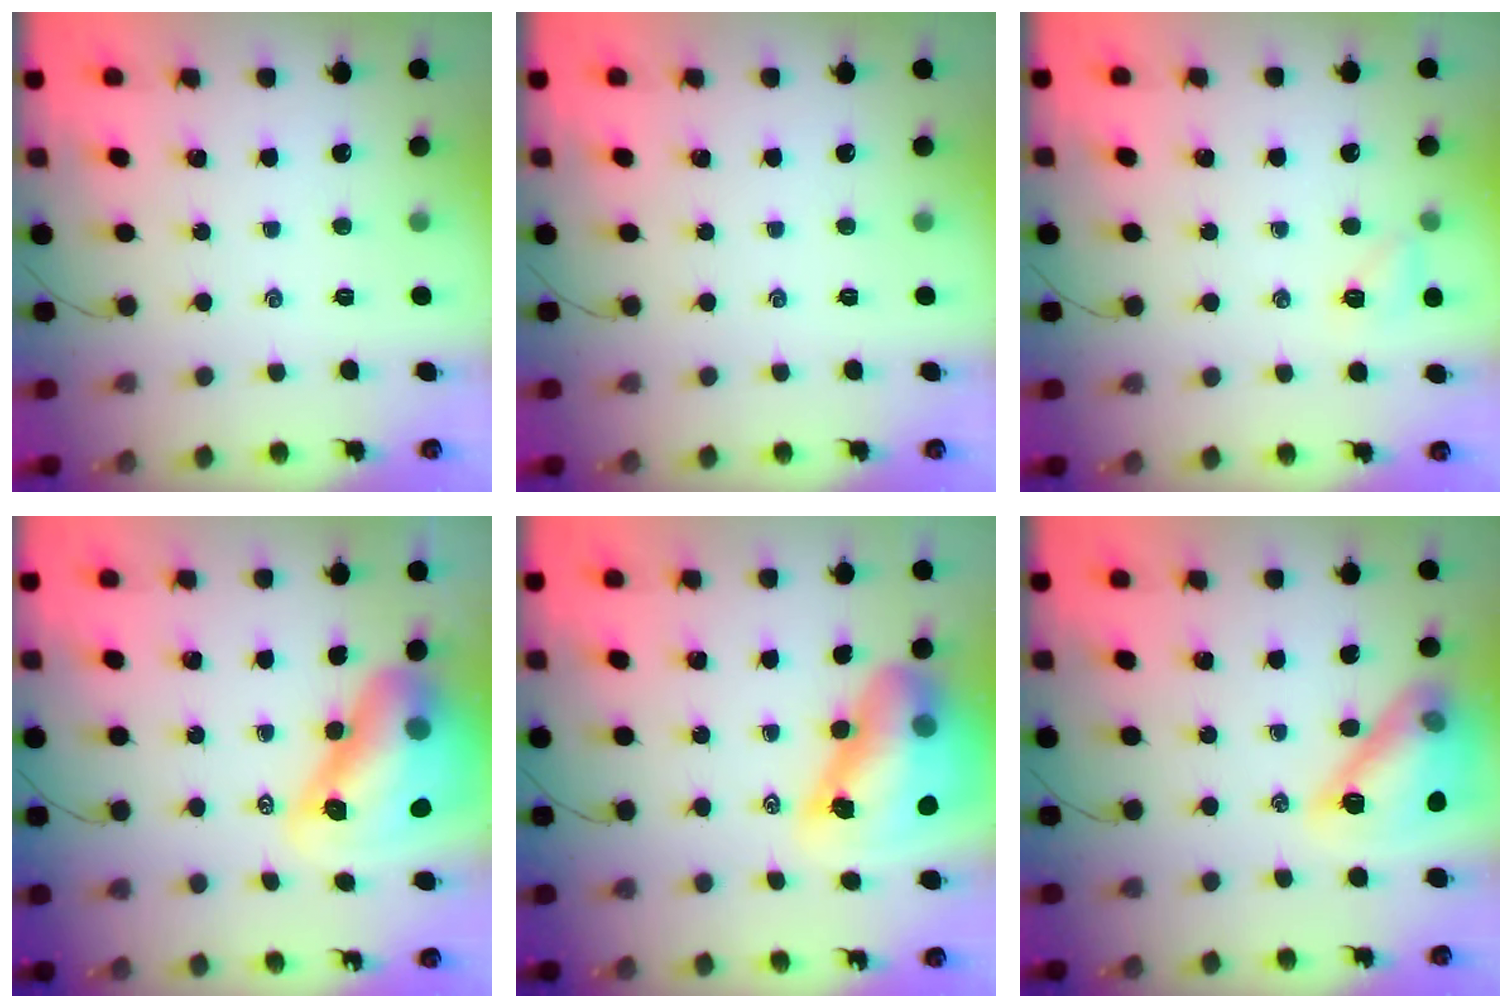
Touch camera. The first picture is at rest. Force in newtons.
{"total": 0.0}
{"total": 6.1, "press": 6.0, "slide": 1.4}
{"total": 15.9, "press": 15.3, "slide": 4.5}
{"total": 17.7, "press": 17.0, "slide": 5.0}
{"total": 15.7, "press": 15.6, "slide": 1.4}